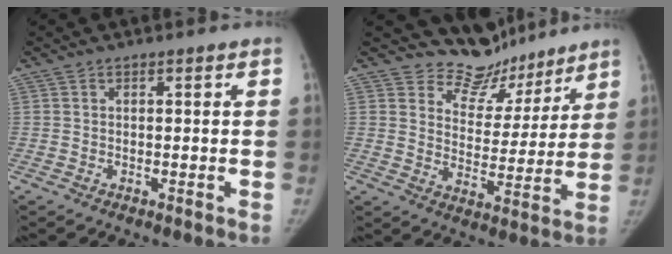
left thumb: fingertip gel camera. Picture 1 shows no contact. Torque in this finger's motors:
{"motor_torque": [-0.02, -0.14, -0.29, -0.48, -0.04]}